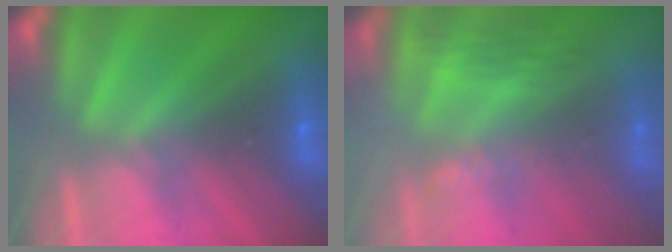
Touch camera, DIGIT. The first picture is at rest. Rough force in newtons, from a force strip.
{"total": 3.0}